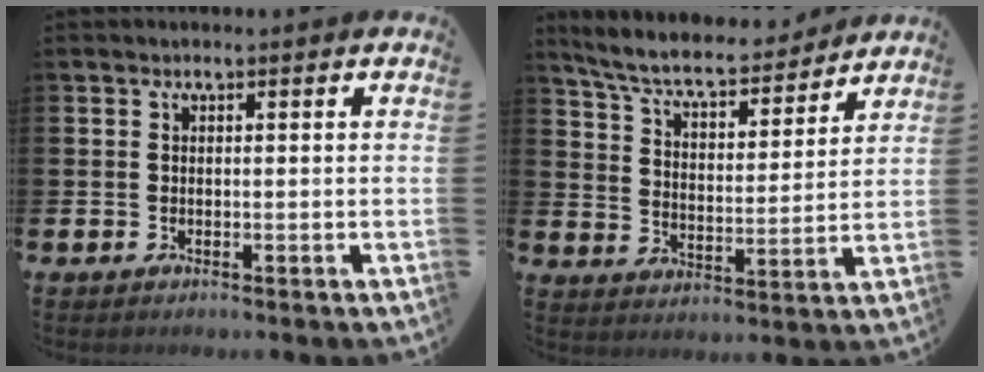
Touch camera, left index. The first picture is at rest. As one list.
[{"total": 7.5, "force": [6.9, 1.4, 2.6], "torque": [-0.084, -0.047, 0.117]}]